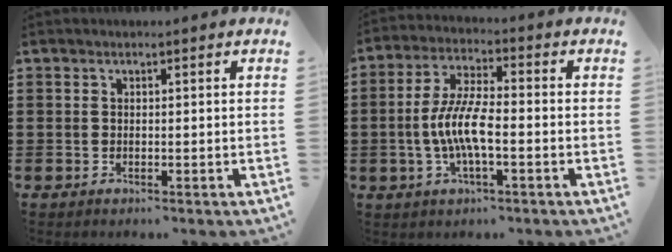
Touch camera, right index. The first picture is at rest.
{"total": 7.6, "force": [-1.8, 2.3, 7.0], "torque": [-0.161, -0.010, -0.042]}